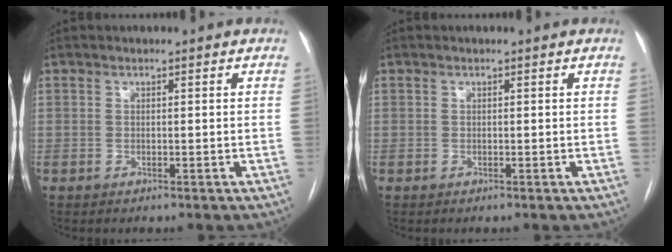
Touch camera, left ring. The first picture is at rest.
{"total": 0.0}